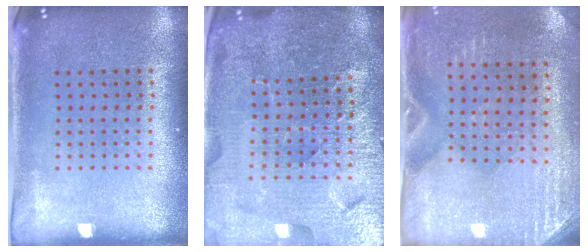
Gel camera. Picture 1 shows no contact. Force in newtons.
{"total": 5.6, "press": 5.1, "slide": 2.3}
{"total": 2.9, "press": 2.5, "slide": 1.3}